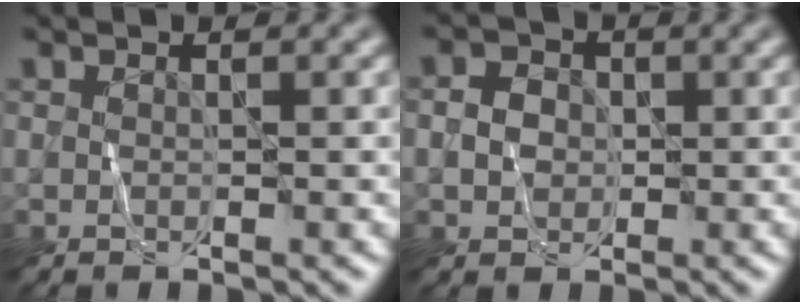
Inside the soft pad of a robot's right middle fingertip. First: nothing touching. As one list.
[{"total": 1.9, "force": [-0.3, 1.7, 0.9], "torque": [-0.016, 0.001, -0.005]}]